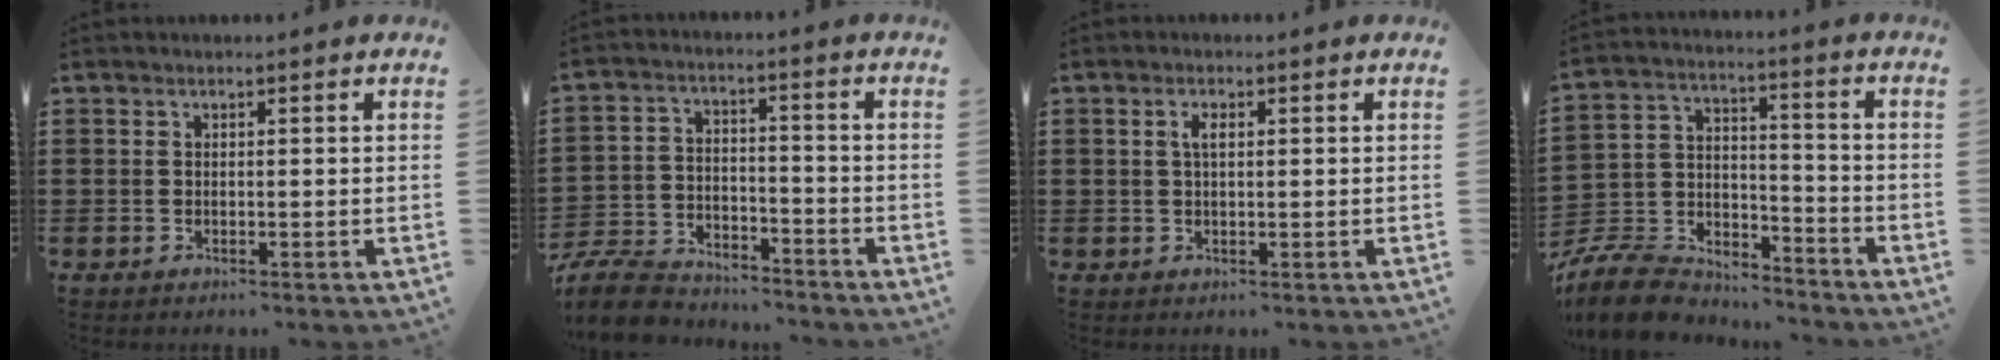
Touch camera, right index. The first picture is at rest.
{"total": 8.9, "force": [-8.4, 2.2, 1.9], "torque": [-0.048, 0.024, -0.167]}
{"total": 2.1, "force": [0.4, 0.8, 1.8], "torque": [-0.039, 0.006, 0.006]}
{"total": 9.6, "force": [-8.7, 3.5, 2.1], "torque": [-0.075, 0.010, -0.176]}